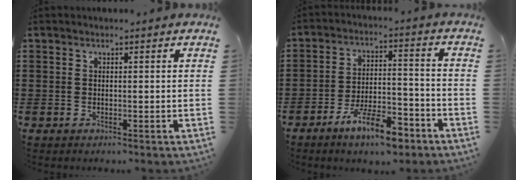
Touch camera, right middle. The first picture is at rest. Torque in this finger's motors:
{"motor_torque": [2.14, 0.00, 0.40, 0.18]}